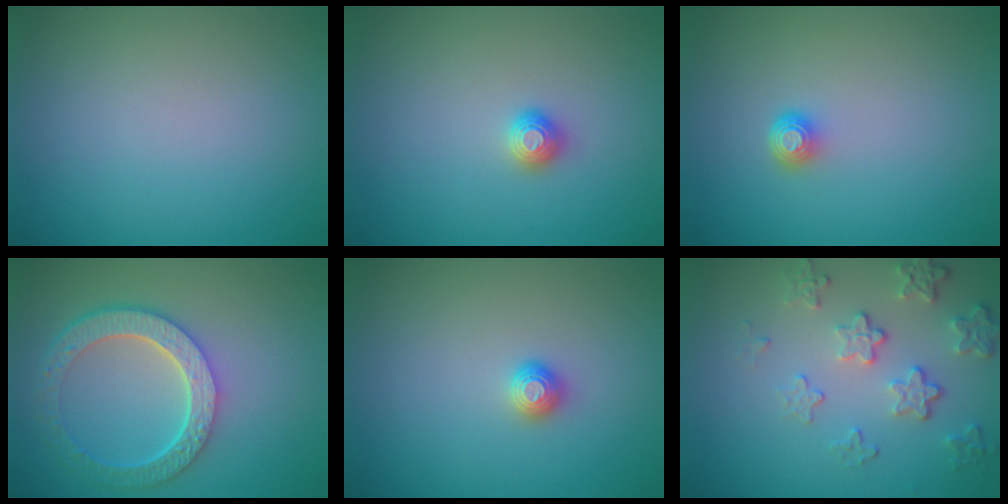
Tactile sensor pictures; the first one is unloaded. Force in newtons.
{"total": 1.1, "press": 1.1, "slide": 0.1}
{"total": 1.5, "press": 1.1, "slide": 1.0}
{"total": 5.7, "press": 4.3, "slide": 3.8}
{"total": 1.1, "press": 1.1, "slide": 0.1}
{"total": 4.2, "press": 3.2, "slide": 2.7}